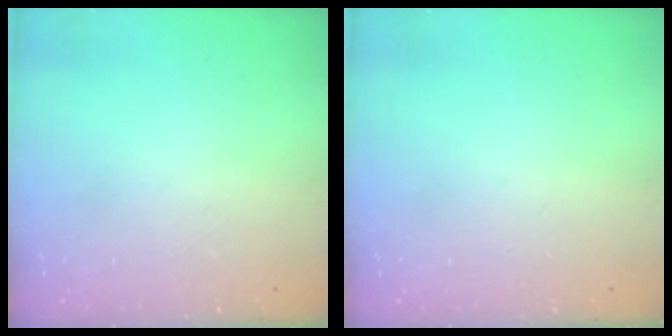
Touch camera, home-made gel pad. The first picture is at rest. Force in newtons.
{"total": 0.0}